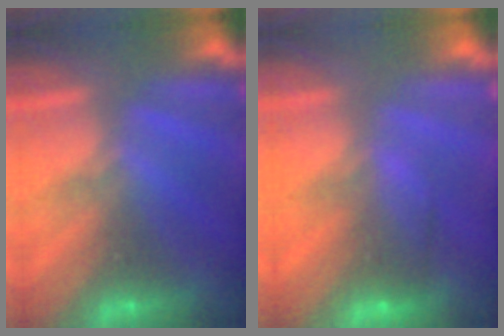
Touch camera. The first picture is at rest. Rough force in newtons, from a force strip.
{"total": 2.8}